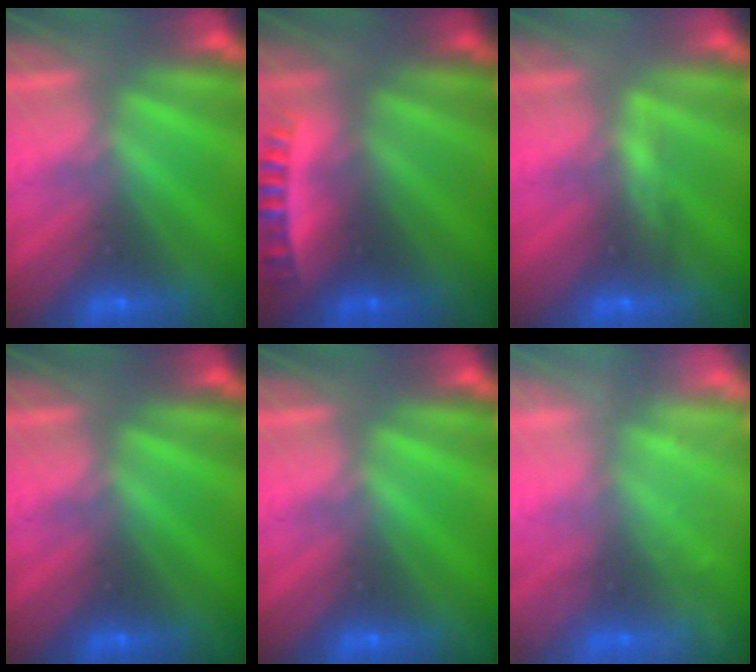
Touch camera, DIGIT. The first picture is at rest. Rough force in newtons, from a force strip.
{"total": 2.7}
{"total": 3.4}
{"total": 0.0}
{"total": 0.0}
{"total": 2.4}